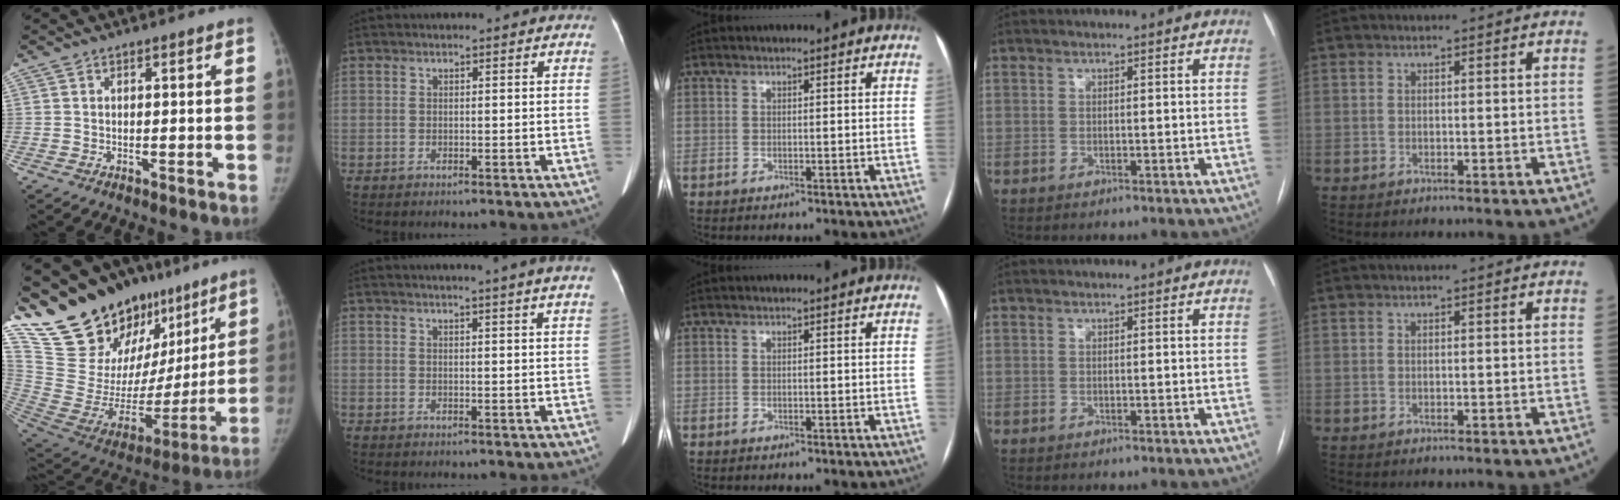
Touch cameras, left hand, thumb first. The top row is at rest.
{"thumb": {"total": 28.7, "force": [19.8, 15.0, 14.6], "torque": [-0.203, -0.061, 0.339]}, "index": {"total": 6.6, "force": [5.8, -1.0, 2.8], "torque": [-0.034, 0.008, 0.052]}}